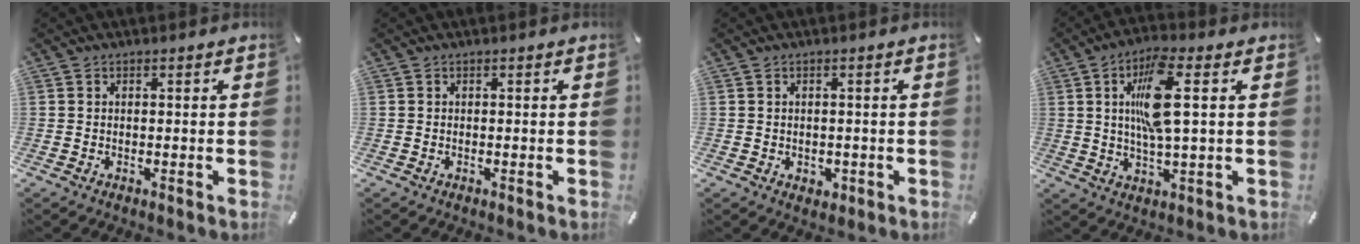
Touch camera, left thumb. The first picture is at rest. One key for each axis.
{"total": 0.0}
{"total": 1.4, "fx": -0.3, "fy": 1.3, "fz": 0.5, "tx": -0.010, "ty": 0.004, "tz": -0.008}
{"total": 12.2, "fx": 2.7, "fy": 3.2, "fz": 11.5, "tx": -0.223, "ty": -0.005, "tz": 0.035}